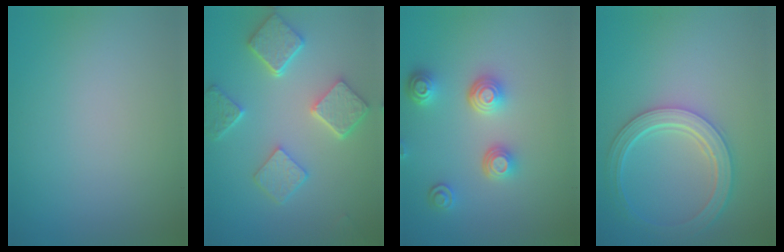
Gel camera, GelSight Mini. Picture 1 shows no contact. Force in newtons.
{"total": 5.5, "press": 4.5, "slide": 3.3}
{"total": 3.6, "press": 2.9, "slide": 2.1}
{"total": 5.1, "press": 4.0, "slide": 3.1}